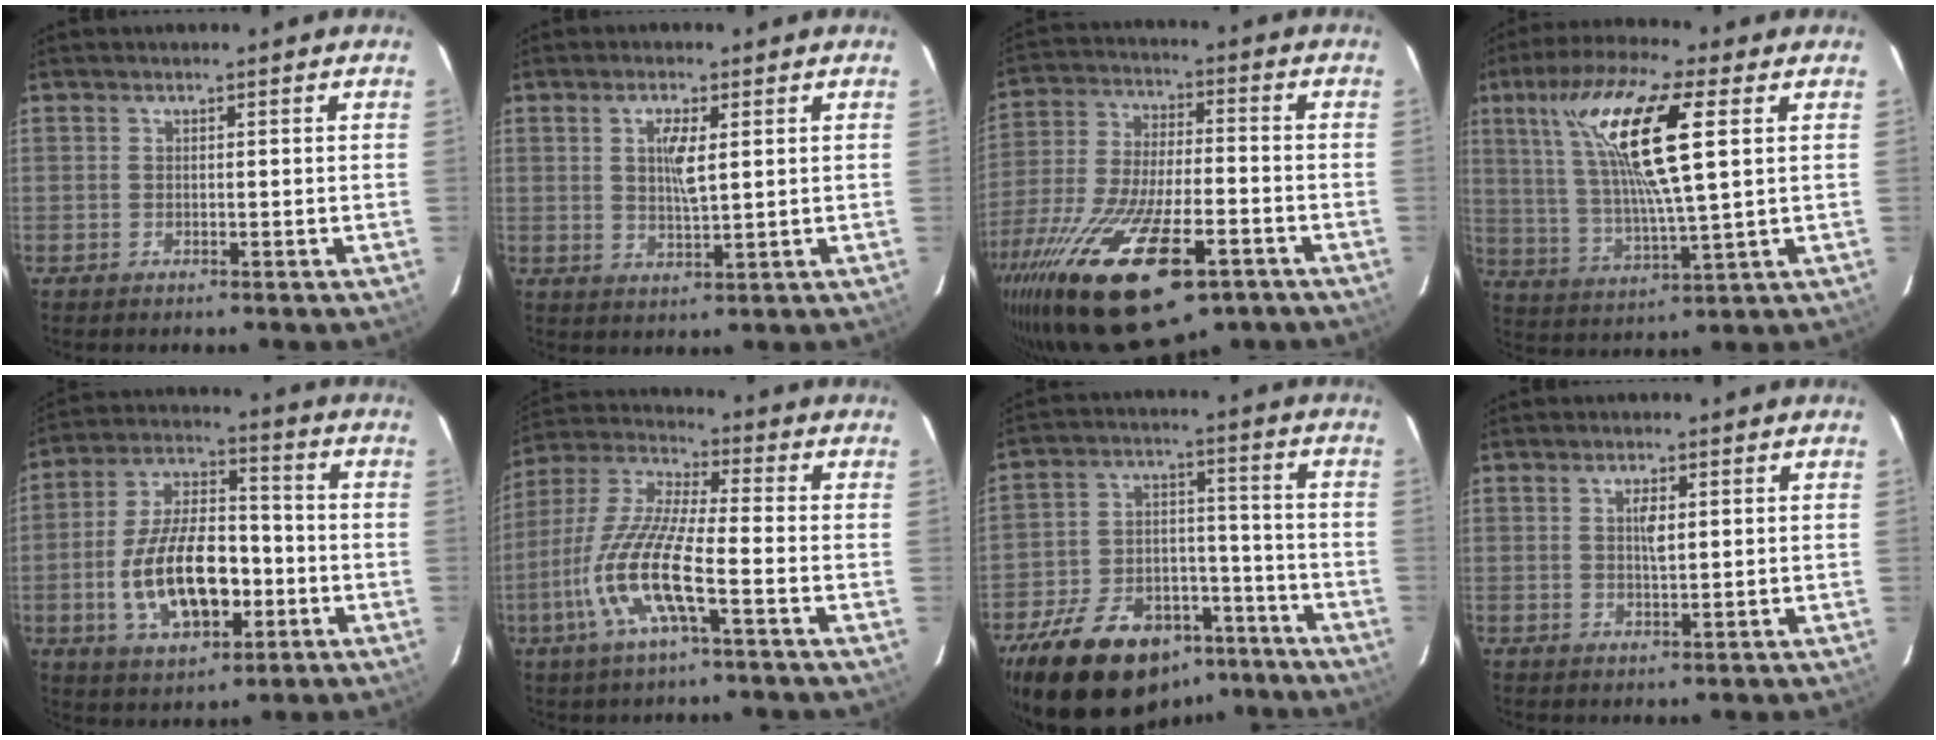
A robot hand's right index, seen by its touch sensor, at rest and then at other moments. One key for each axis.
{"total": 4.9, "fx": 1.3, "fy": 1.5, "fz": 4.5, "tx": -0.081, "ty": -0.001, "tz": 0.027}
{"total": 27.7, "fx": -16.8, "fy": 10.4, "fz": 19.4, "tx": -0.405, "ty": -0.065, "tz": -0.276}
{"total": 17.2, "fx": 5.8, "fy": 3.1, "fz": 15.9, "tx": -0.299, "ty": 0.008, "tz": 0.111}
{"total": 16.7, "fx": -4.3, "fy": 8.6, "fz": 13.6, "tx": -0.271, "ty": 0.009, "tz": -0.061}
{"total": 14.2, "fx": -5.3, "fy": 2.1, "fz": 13.0, "tx": -0.273, "ty": -0.008, "tz": -0.109}
{"total": 24.1, "fx": -16.9, "fy": 12.5, "fz": 11.8, "tx": -0.241, "ty": 0.024, "tz": -0.242}
{"total": 2.8, "fx": 0.7, "fy": 0.9, "fz": 2.5, "tx": -0.044, "ty": 0.000, "tz": 0.013}